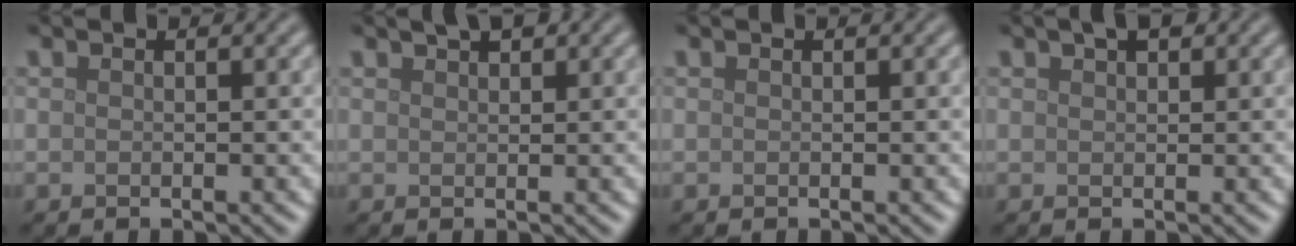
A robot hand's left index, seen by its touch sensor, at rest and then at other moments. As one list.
[{"total": 1.8, "force": [1.4, 0.6, 0.9], "torque": [-0.011, 0.002, 0.021]}, {"total": 0.0}, {"total": 1.6, "force": [1.1, 0.8, 0.9], "torque": [-0.011, 0.005, 0.018]}]